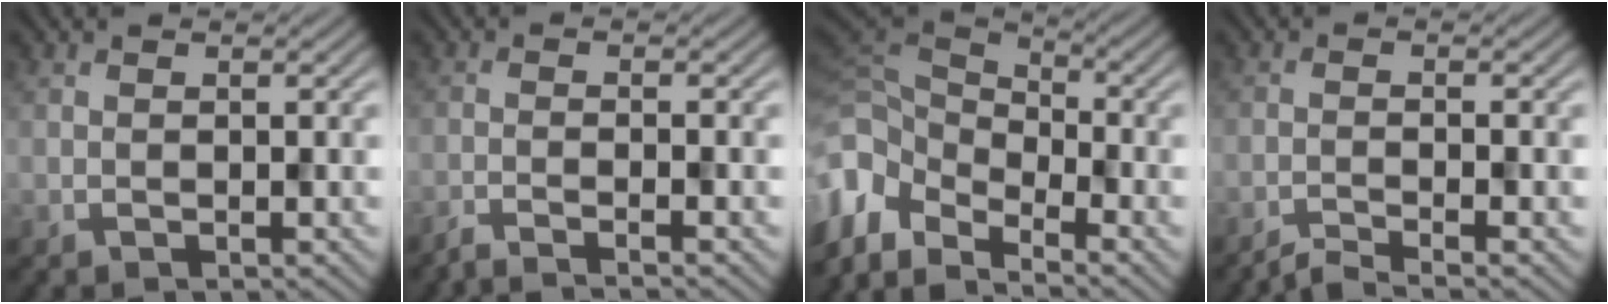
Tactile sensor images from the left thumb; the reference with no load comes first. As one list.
[{"total": 3.3, "force": [-2.6, 0.3, 2.1], "torque": [-0.025, 0.000, -0.063]}, {"total": 9.6, "force": [-4.8, 5.5, 6.2], "torque": [-0.170, -0.010, -0.083]}, {"total": 2.9, "force": [-2.4, 0.2, 1.7], "torque": [-0.015, 0.000, -0.060]}]